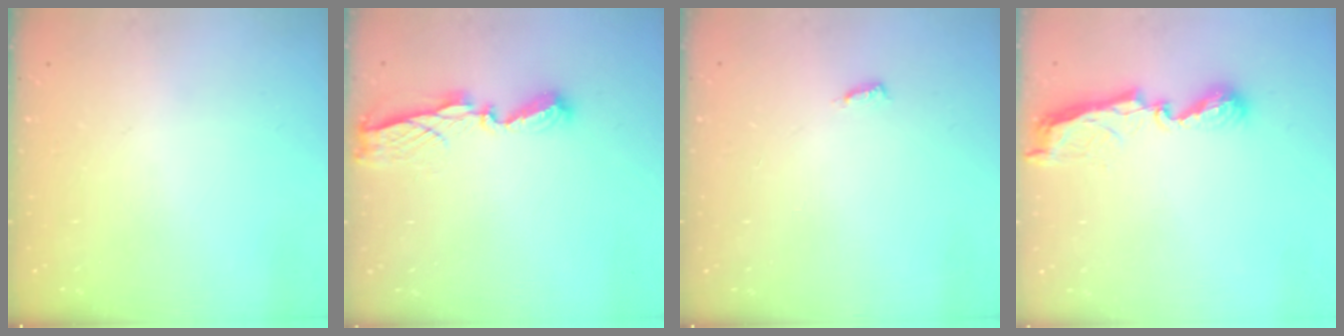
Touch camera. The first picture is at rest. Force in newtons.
{"total": 6.7, "press": 6.7, "slide": 0.2}
{"total": 3.1, "press": 3.1, "slide": 0.2}
{"total": 7.7, "press": 7.6, "slide": 0.7}